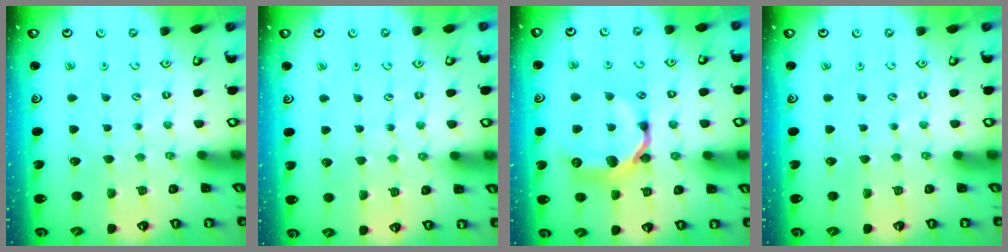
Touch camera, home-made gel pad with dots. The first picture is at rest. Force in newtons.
{"total": 2.8, "press": 2.8, "slide": 0.5}
{"total": 11.9, "press": 11.9, "slide": 0.6}
{"total": 0.0}